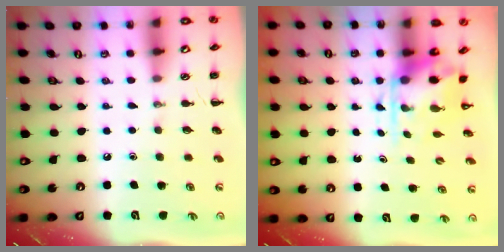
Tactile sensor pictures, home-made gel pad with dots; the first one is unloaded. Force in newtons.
{"total": 3.9, "press": 3.8, "slide": 0.9}